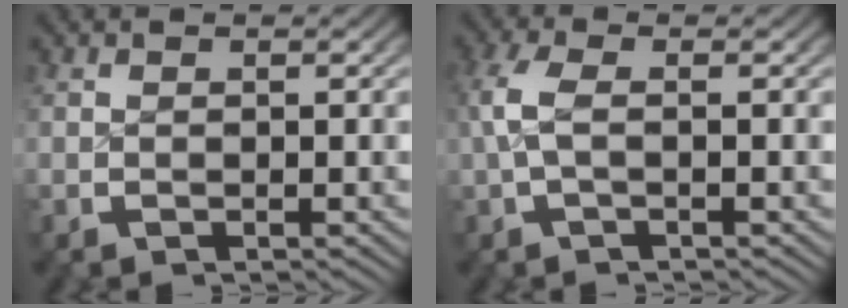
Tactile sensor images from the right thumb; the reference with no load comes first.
{"total": 2.9, "force": [0.1, 1.3, 2.6], "torque": [-0.074, -0.001, 0.005]}